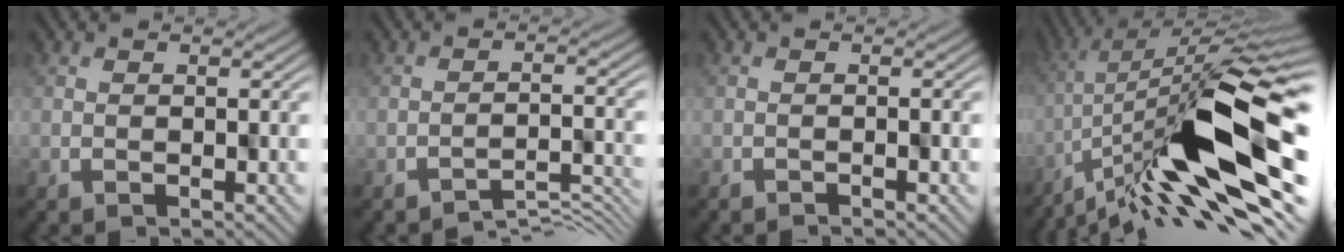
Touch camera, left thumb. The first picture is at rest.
{"total": 4.0, "force": [-3.3, 0.6, 2.1], "torque": [-0.032, 0.001, -0.048]}
{"total": 0.7, "force": [-0.6, -0.1, 0.3], "torque": [0.001, 0.003, -0.013]}
{"total": 14.8, "force": [-5.1, 3.8, 13.4], "torque": [-0.216, 0.014, -0.092]}